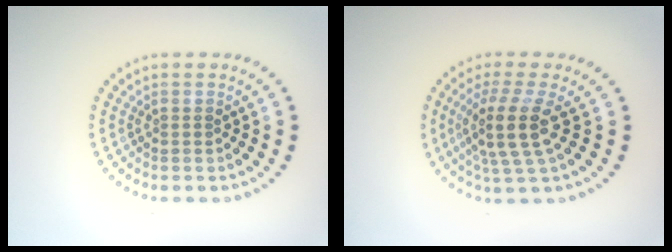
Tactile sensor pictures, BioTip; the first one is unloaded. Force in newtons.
{"total": 4.2, "press": 3.2, "slide": 2.8}